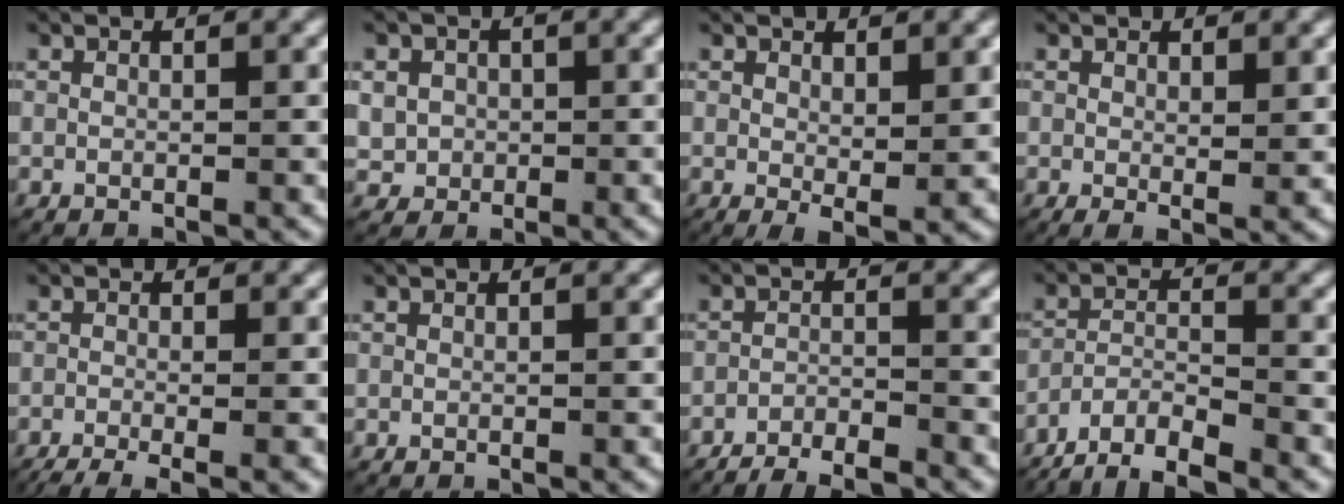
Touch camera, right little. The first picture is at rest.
{"total": 4.3, "force": [0.0, 4.0, 1.6], "torque": [-0.047, -0.015, 0.008]}
{"total": 2.0, "force": [0.4, 0.7, 1.9], "torque": [-0.027, -0.015, 0.011]}
{"total": 1.3, "force": [0.6, 0.3, 1.1], "torque": [-0.017, -0.012, 0.014]}
{"total": 5.6, "force": [-4.4, 1.7, 2.9], "torque": [-0.047, -0.020, -0.062]}
{"total": 0.0}
{"total": 7.3, "force": [-7.0, 1.7, 1.2], "torque": [-0.010, -0.020, -0.113]}
{"total": 8.5, "force": [-7.3, 3.5, 2.6], "torque": [-0.046, -0.021, -0.121]}